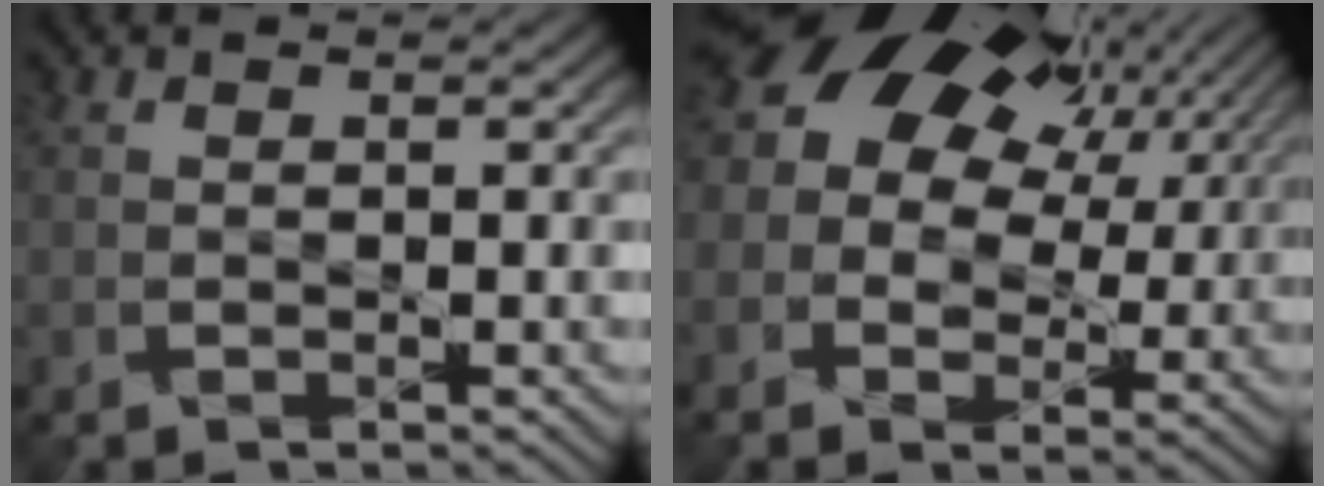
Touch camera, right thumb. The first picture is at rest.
{"total": 16.3, "force": [6.9, 11.5, 9.4], "torque": [-0.210, 0.051, 0.116]}